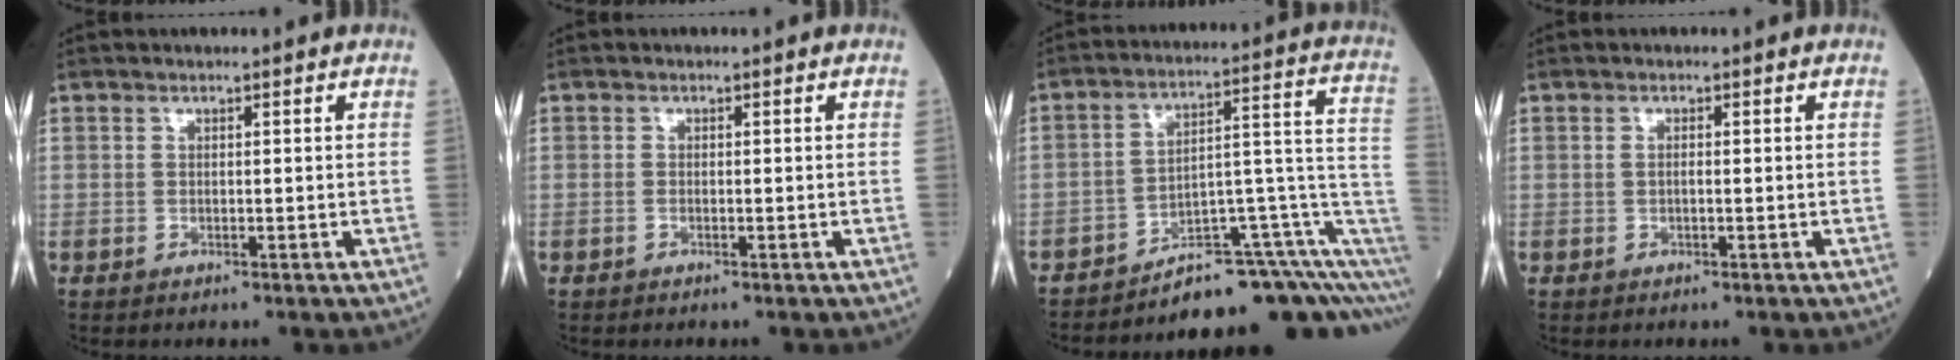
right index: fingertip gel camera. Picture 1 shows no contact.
{"total": 0.0}
{"total": 13.9, "force": [-10.3, 3.8, 8.6], "torque": [-0.063, 0.083, -0.137]}
{"total": 0.8, "force": [0.0, 0.1, 0.8], "torque": [-0.017, 0.000, -0.001]}